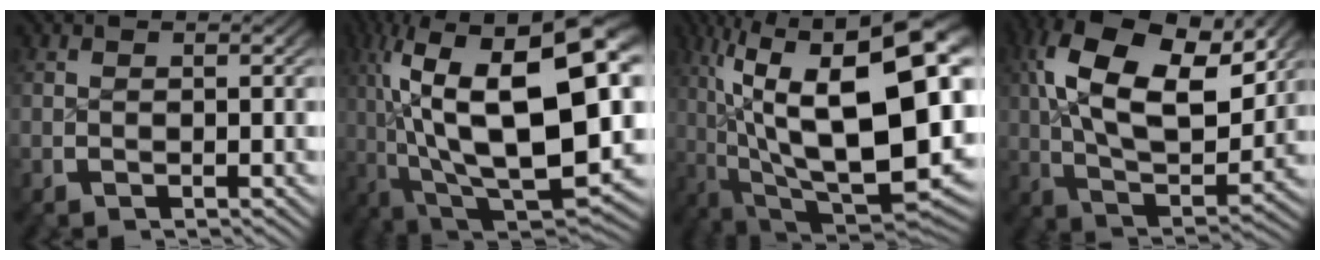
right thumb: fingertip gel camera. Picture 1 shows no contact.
{"total": 20.0, "force": [0.3, 11.5, 16.3], "torque": [-0.301, -0.068, 0.033]}
{"total": 21.6, "force": [1.3, 11.8, 18.0], "torque": [-0.296, -0.050, 0.049]}
{"total": 11.8, "force": [2.4, 6.4, 9.7], "torque": [-0.201, -0.033, 0.052]}